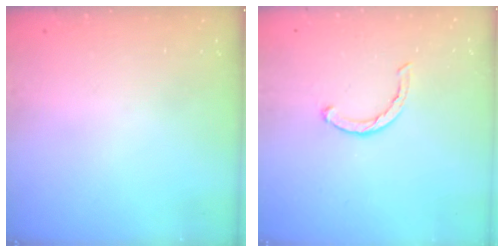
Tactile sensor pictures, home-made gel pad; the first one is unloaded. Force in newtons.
{"total": 2.1, "press": 2.1, "slide": 0.3}